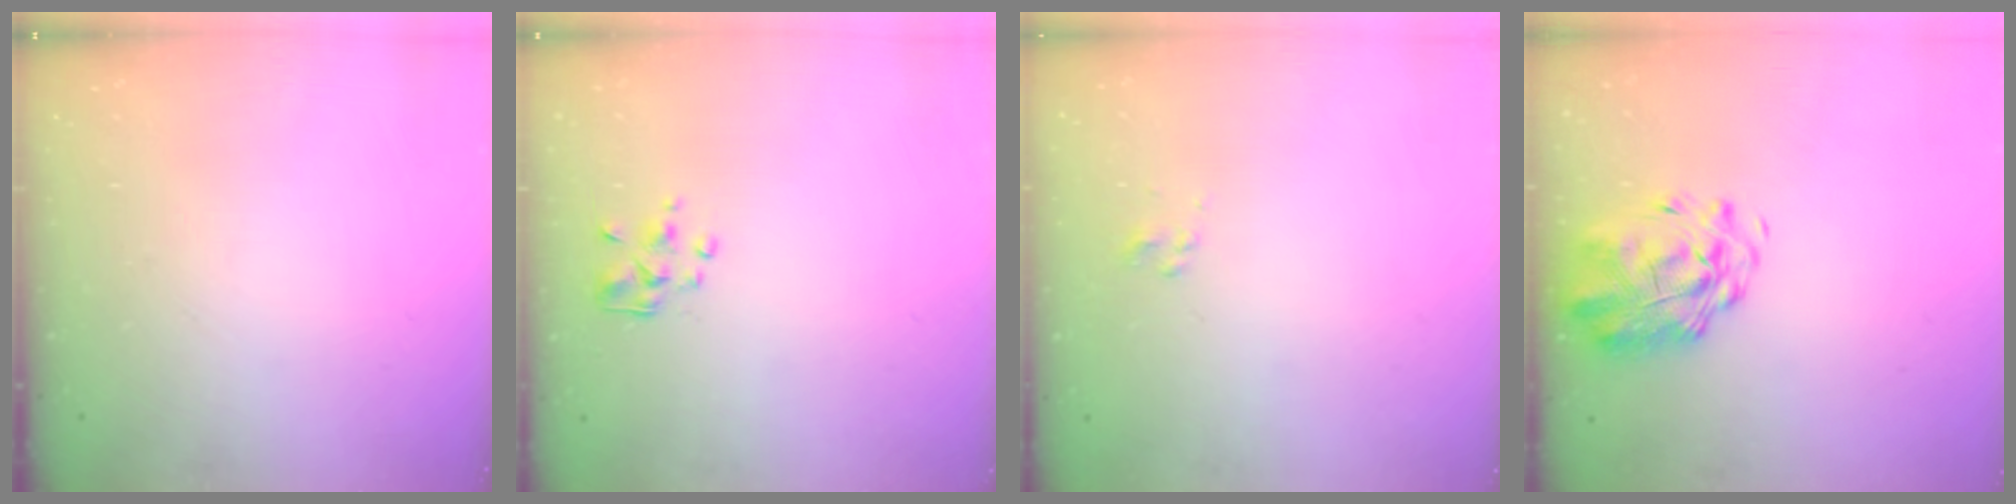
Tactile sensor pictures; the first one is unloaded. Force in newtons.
{"total": 2.5, "press": 2.4, "slide": 0.7}
{"total": 2.3, "press": 2.1, "slide": 0.8}
{"total": 3.1, "press": 2.6, "slide": 1.7}